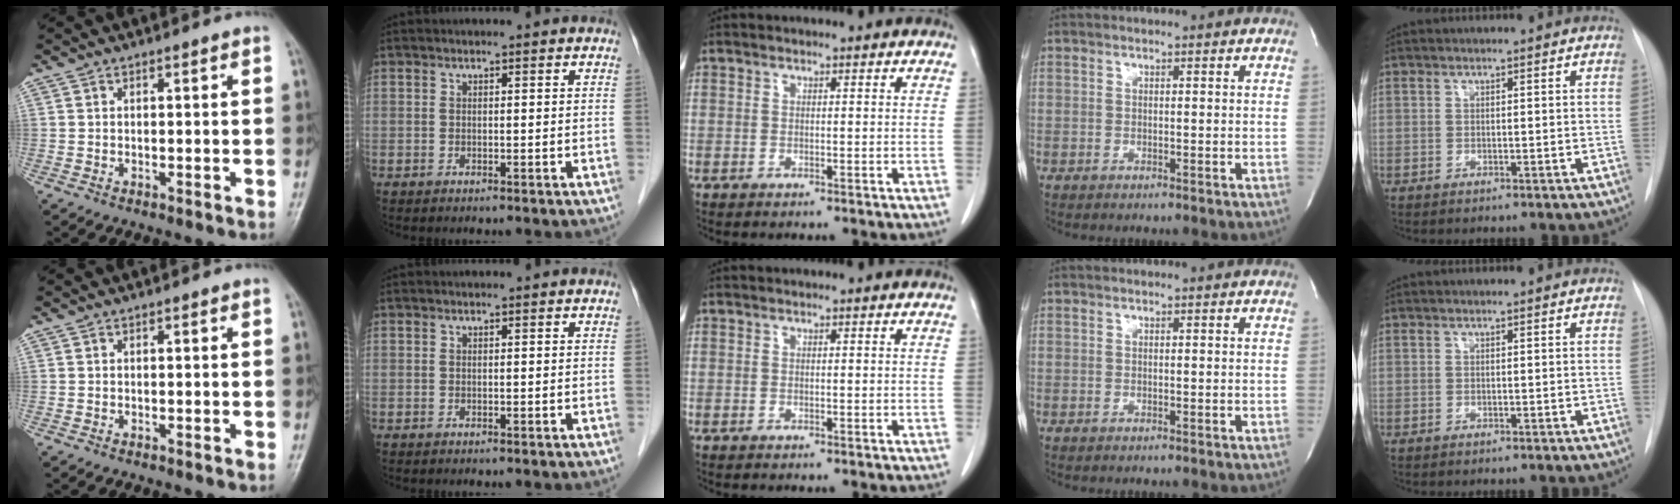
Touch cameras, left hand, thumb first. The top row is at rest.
{}